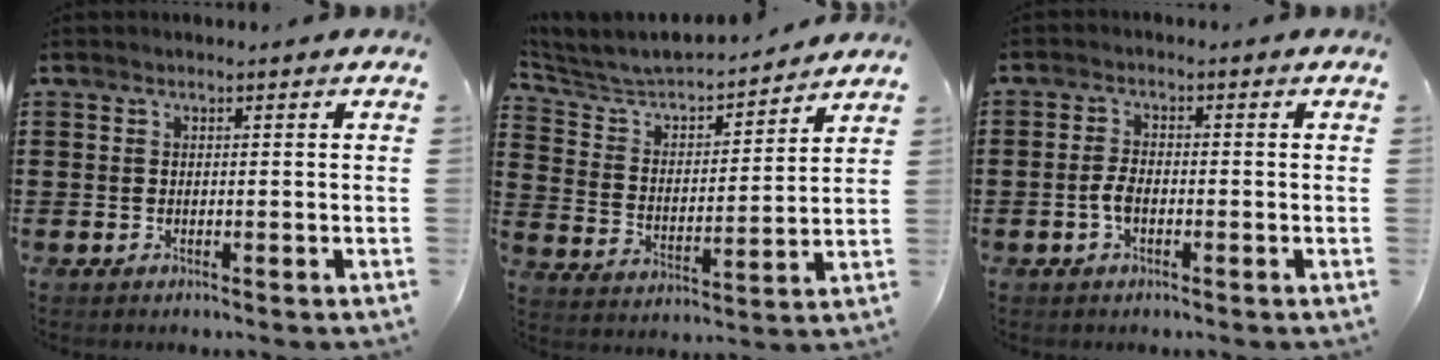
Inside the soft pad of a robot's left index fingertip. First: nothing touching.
{"total": 5.2, "force": [4.9, 1.0, 1.3], "torque": [-0.053, -0.041, 0.076]}
{"total": 2.8, "force": [-0.8, 1.3, 2.4], "torque": [-0.068, -0.005, -0.021]}